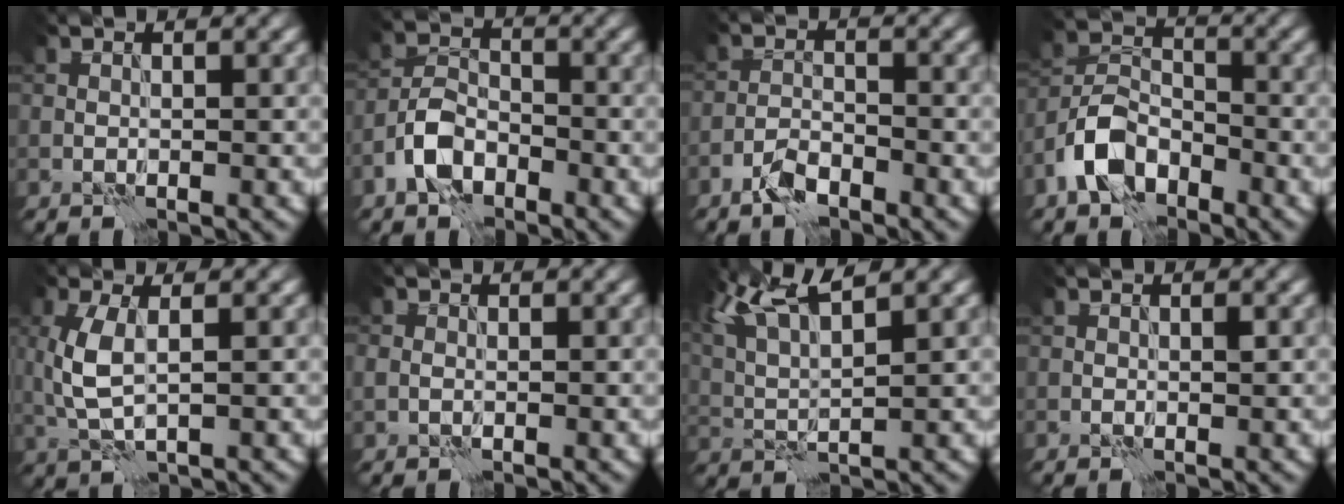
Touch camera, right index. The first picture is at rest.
{"total": 4.2, "force": [-2.4, 2.3, 2.4], "torque": [-0.043, 0.006, -0.056]}
{"total": 2.5, "force": [-1.9, 0.8, 1.3], "torque": [-0.026, 0.006, -0.044]}
{"total": 5.5, "force": [-3.3, 3.2, 3.0], "torque": [-0.058, 0.006, -0.073]}
{"total": 4.3, "force": [0.6, 1.8, 3.8], "torque": [-0.099, 0.002, 0.013]}
{"total": 1.1, "force": [-0.1, 0.9, 0.6], "torque": [-0.011, -0.003, 0.000]}
{"total": 7.5, "force": [4.8, 1.8, 5.5], "torque": [-0.108, 0.022, 0.082]}
{"total": 0.5, "force": [0.2, 0.3, 0.4], "torque": [-0.003, -0.001, 0.002]}